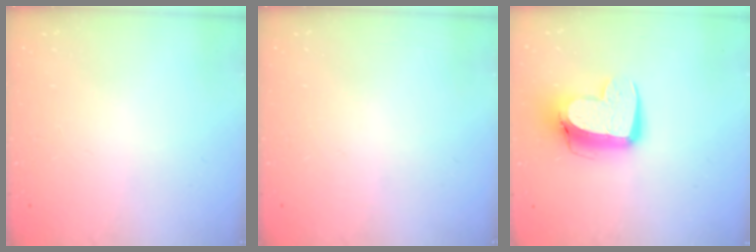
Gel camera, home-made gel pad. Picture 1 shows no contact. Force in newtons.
{"total": 0.0}
{"total": 12.9, "press": 12.9, "slide": 1.2}